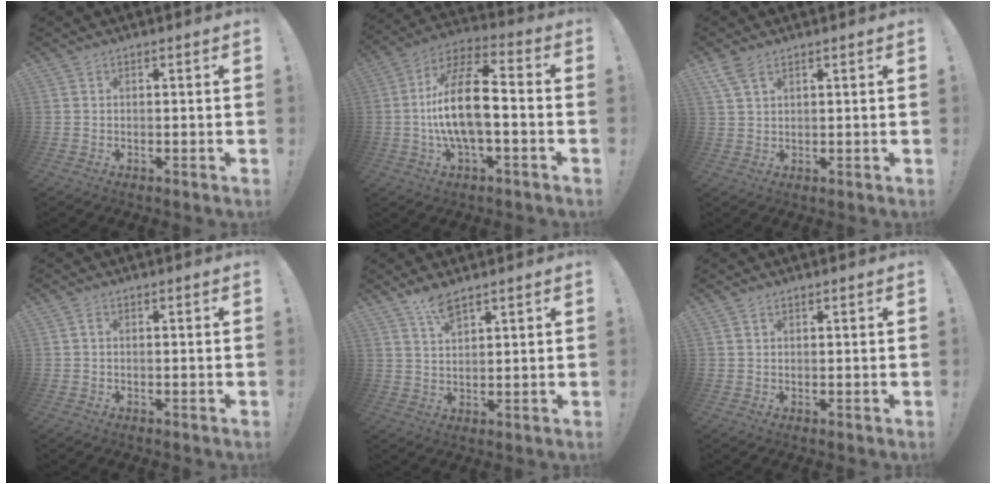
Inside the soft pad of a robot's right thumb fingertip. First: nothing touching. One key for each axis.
{"total": 16.5, "fx": -1.9, "fy": 6.5, "fz": 15.0, "tx": -0.275, "ty": 0.010, "tz": -0.037}
{"total": 4.9, "fx": 3.3, "fy": 2.1, "fz": 2.9, "tx": -0.057, "ty": -0.012, "tz": 0.065}
{"total": 0.7, "fx": -0.2, "fy": 0.4, "fz": 0.6, "tx": -0.015, "ty": 0.004, "tz": -0.004}
{"total": 5.3, "fx": 4.0, "fy": 1.5, "fz": 3.2, "tx": -0.057, "ty": -0.018, "tz": 0.070}
{"total": 0.7, "fx": 0.6, "fy": 0.4, "fz": 0.0, "tx": 0.006, "ty": -0.003, "tz": 0.011}